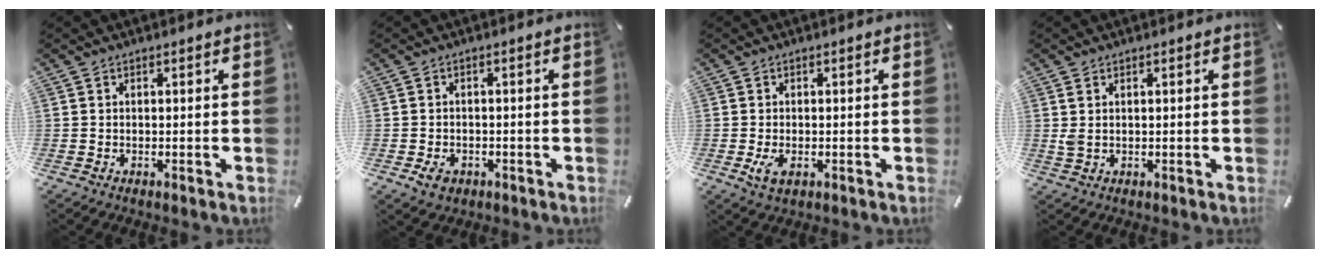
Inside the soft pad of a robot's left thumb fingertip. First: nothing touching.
{"total": 3.3, "force": [-1.4, 2.5, 1.6], "torque": [-0.033, 0.004, -0.025]}
{"total": 3.6, "force": [-0.9, 2.1, 2.8], "torque": [-0.074, -0.008, -0.019]}
{"total": 1.8, "force": [0.8, 0.6, 1.5], "torque": [-0.030, 0.001, 0.013]}